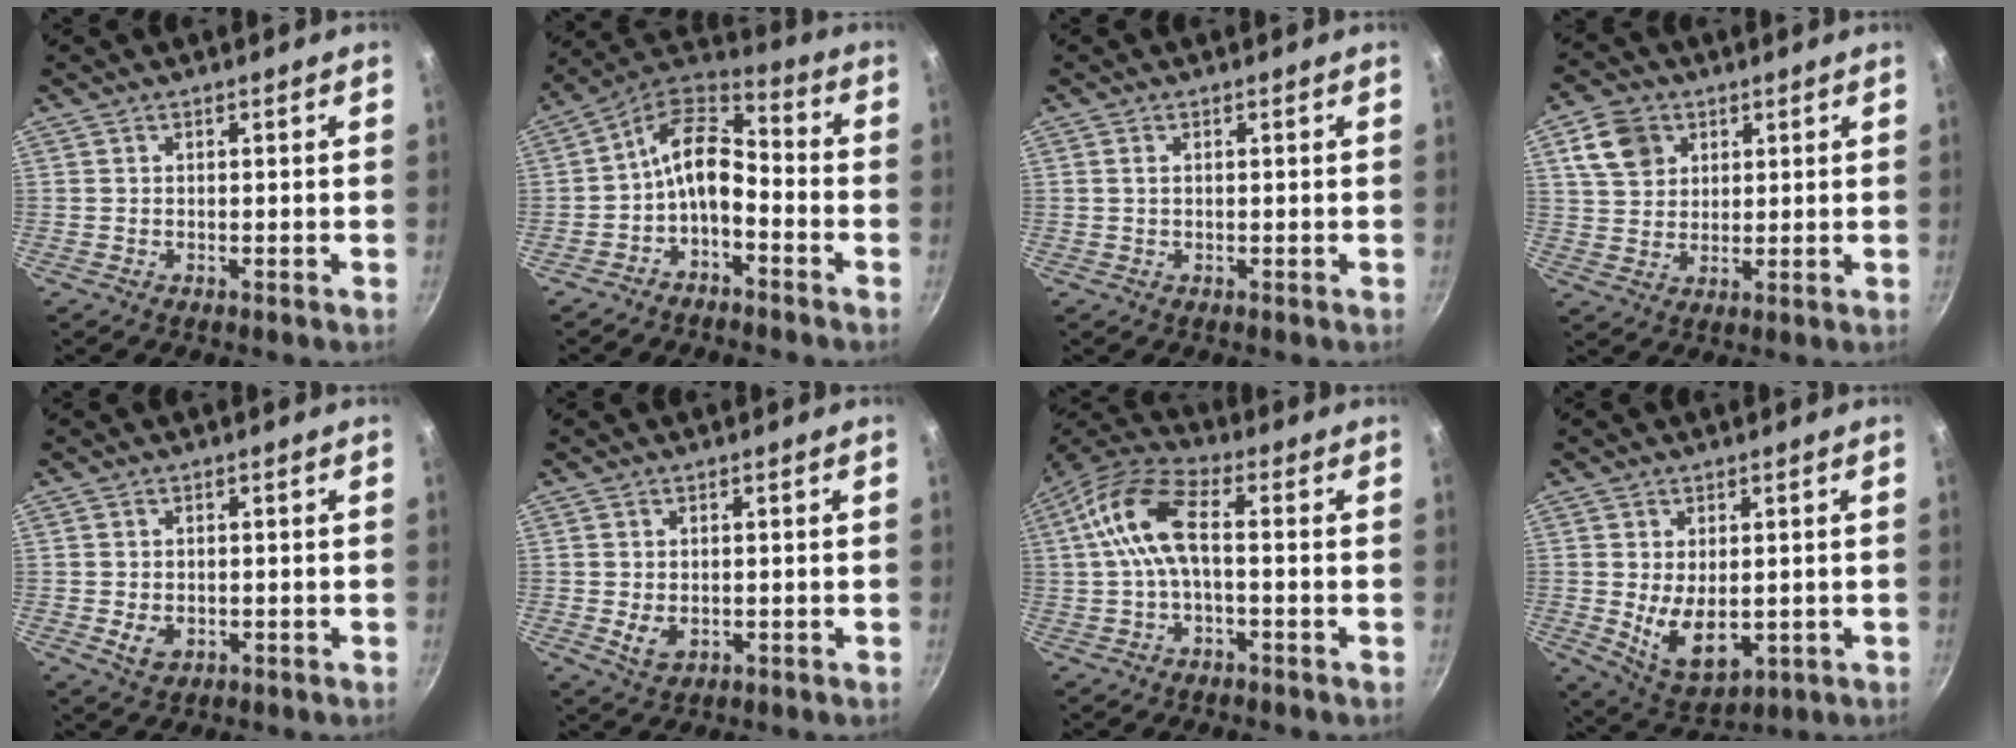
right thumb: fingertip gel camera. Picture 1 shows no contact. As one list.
[{"total": 10.5, "force": [-3.5, 6.0, 8.0], "torque": [-0.139, 0.065, -0.073]}, {"total": 0.8, "force": [0.2, 0.4, 0.7], "torque": [-0.014, 0.000, 0.003]}, {"total": 8.2, "force": [3.5, 6.5, 3.8], "torque": [-0.047, 0.002, 0.064]}, {"total": 3.1, "force": [-0.5, 2.3, 1.9], "torque": [-0.032, -0.006, -0.003]}, {"total": 3.2, "force": [-0.2, 2.3, 2.3], "torque": [-0.039, -0.009, 0.003]}, {"total": 11.1, "force": [0.0, 5.2, 9.8], "torque": [-0.203, 0.035, -0.012]}, {"total": 9.4, "force": [-0.5, 5.6, 7.5], "torque": [-0.111, -0.022, 0.016]}]